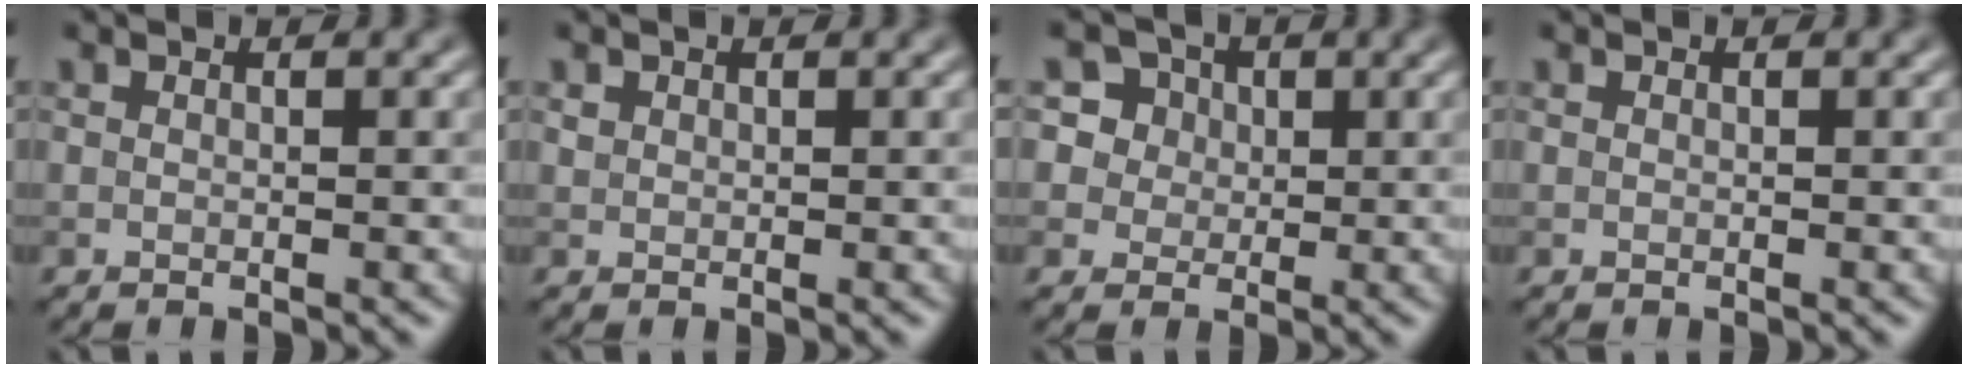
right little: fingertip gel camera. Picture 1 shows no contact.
{"total": 0.5, "force": [0.3, 0.4, 0.1], "torque": [0.000, -0.002, 0.007]}
{"total": 6.7, "force": [3.2, 5.4, 2.2], "torque": [-0.031, 0.018, 0.036]}
{"total": 0.0}